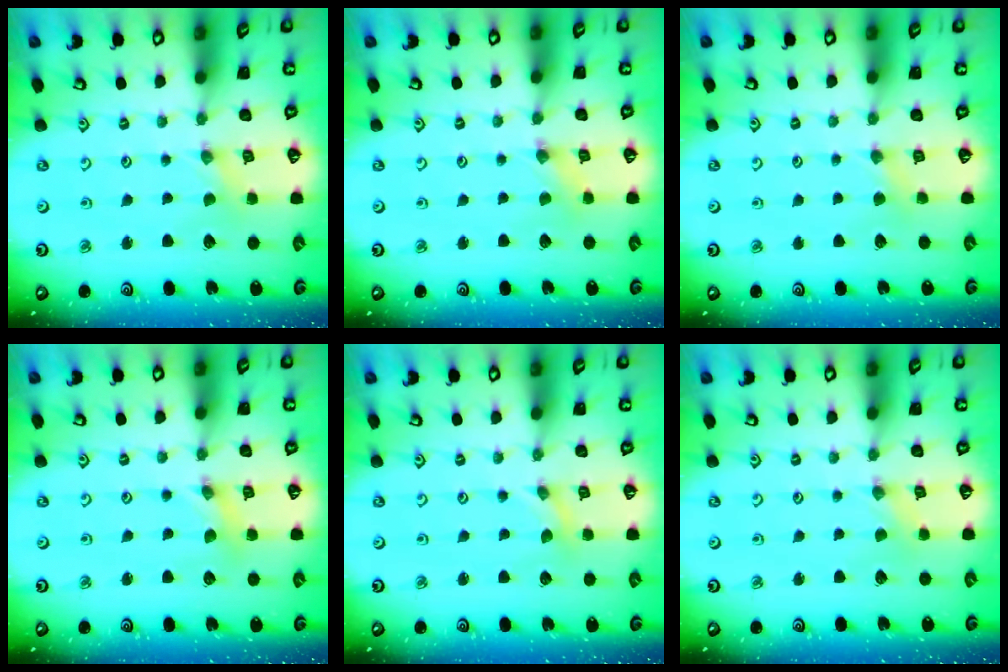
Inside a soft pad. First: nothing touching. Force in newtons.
{"total": 0.7, "press": 0.6, "slide": 0.3}
{"total": 3.0, "press": 2.9, "slide": 0.5}
{"total": 1.7, "press": 1.7, "slide": 0.2}
{"total": 0.0}
{"total": 0.0}